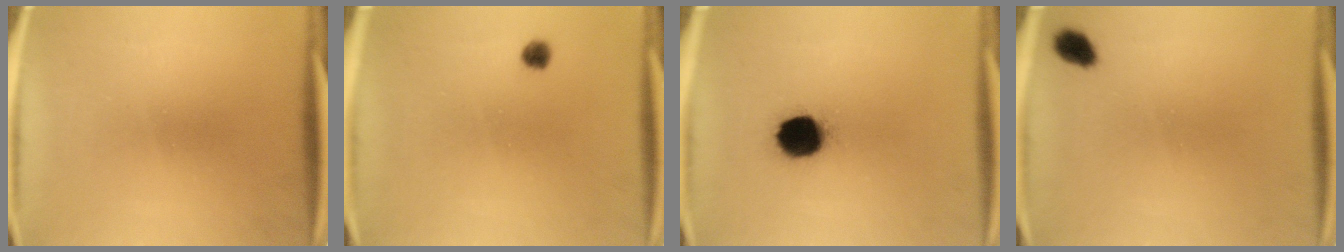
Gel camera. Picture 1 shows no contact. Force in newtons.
{"total": 1.8}
{"total": 11.9}
{"total": 3.0}